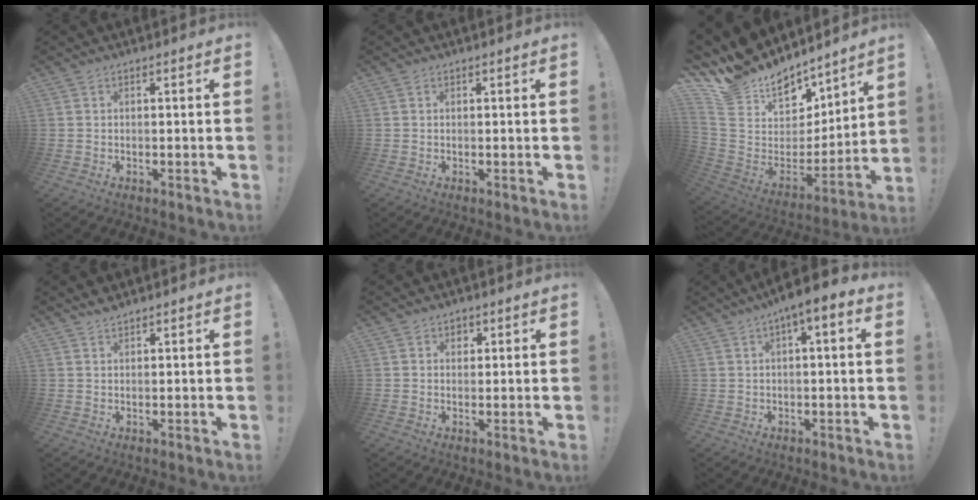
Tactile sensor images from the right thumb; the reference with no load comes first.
{"total": 0.0}
{"total": 17.2, "force": [14.5, 8.6, 3.3], "torque": [-0.062, -0.122, 0.293]}
{"total": 1.9, "force": [1.9, 0.4, 0.4], "torque": [-0.004, -0.007, 0.034]}
{"total": 2.1, "force": [0.9, 1.8, 0.7], "torque": [-0.004, -0.001, 0.013]}
{"total": 5.6, "force": [1.6, 1.0, 5.2], "torque": [-0.082, -0.010, 0.025]}